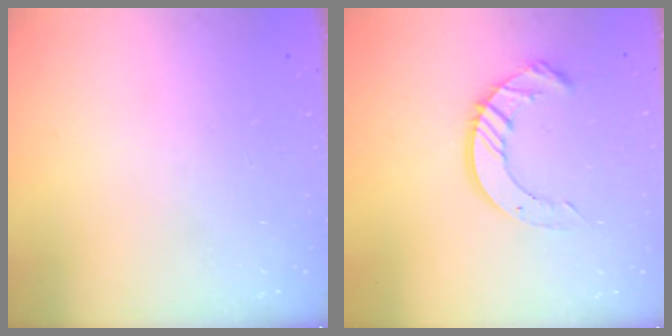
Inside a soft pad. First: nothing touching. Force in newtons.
{"total": 10.2, "press": 10.1, "slide": 1.0}